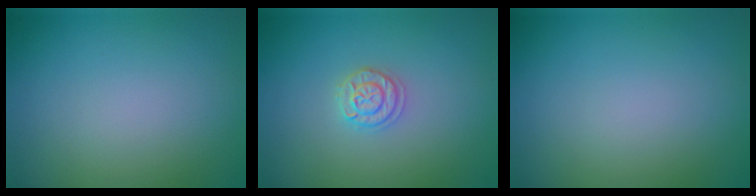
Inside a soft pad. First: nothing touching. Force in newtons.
{"total": 1.7, "press": 1.7, "slide": 0.2}
{"total": 0.0}